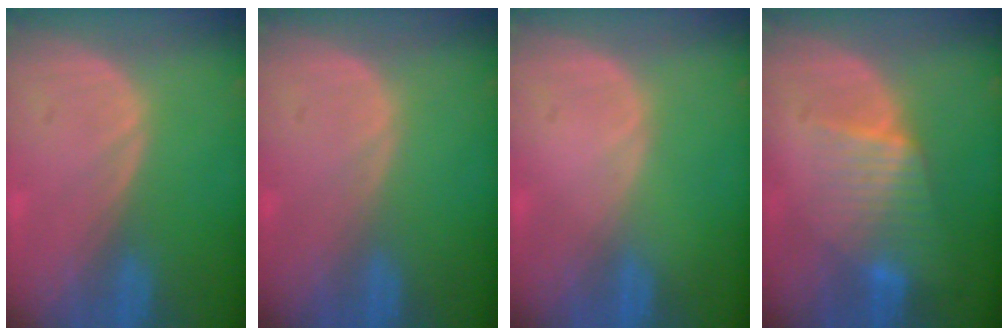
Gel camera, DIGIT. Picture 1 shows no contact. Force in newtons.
{"total": 0.0}
{"total": 0.0}
{"total": 6.4, "press": 6.1, "slide": 2.1}